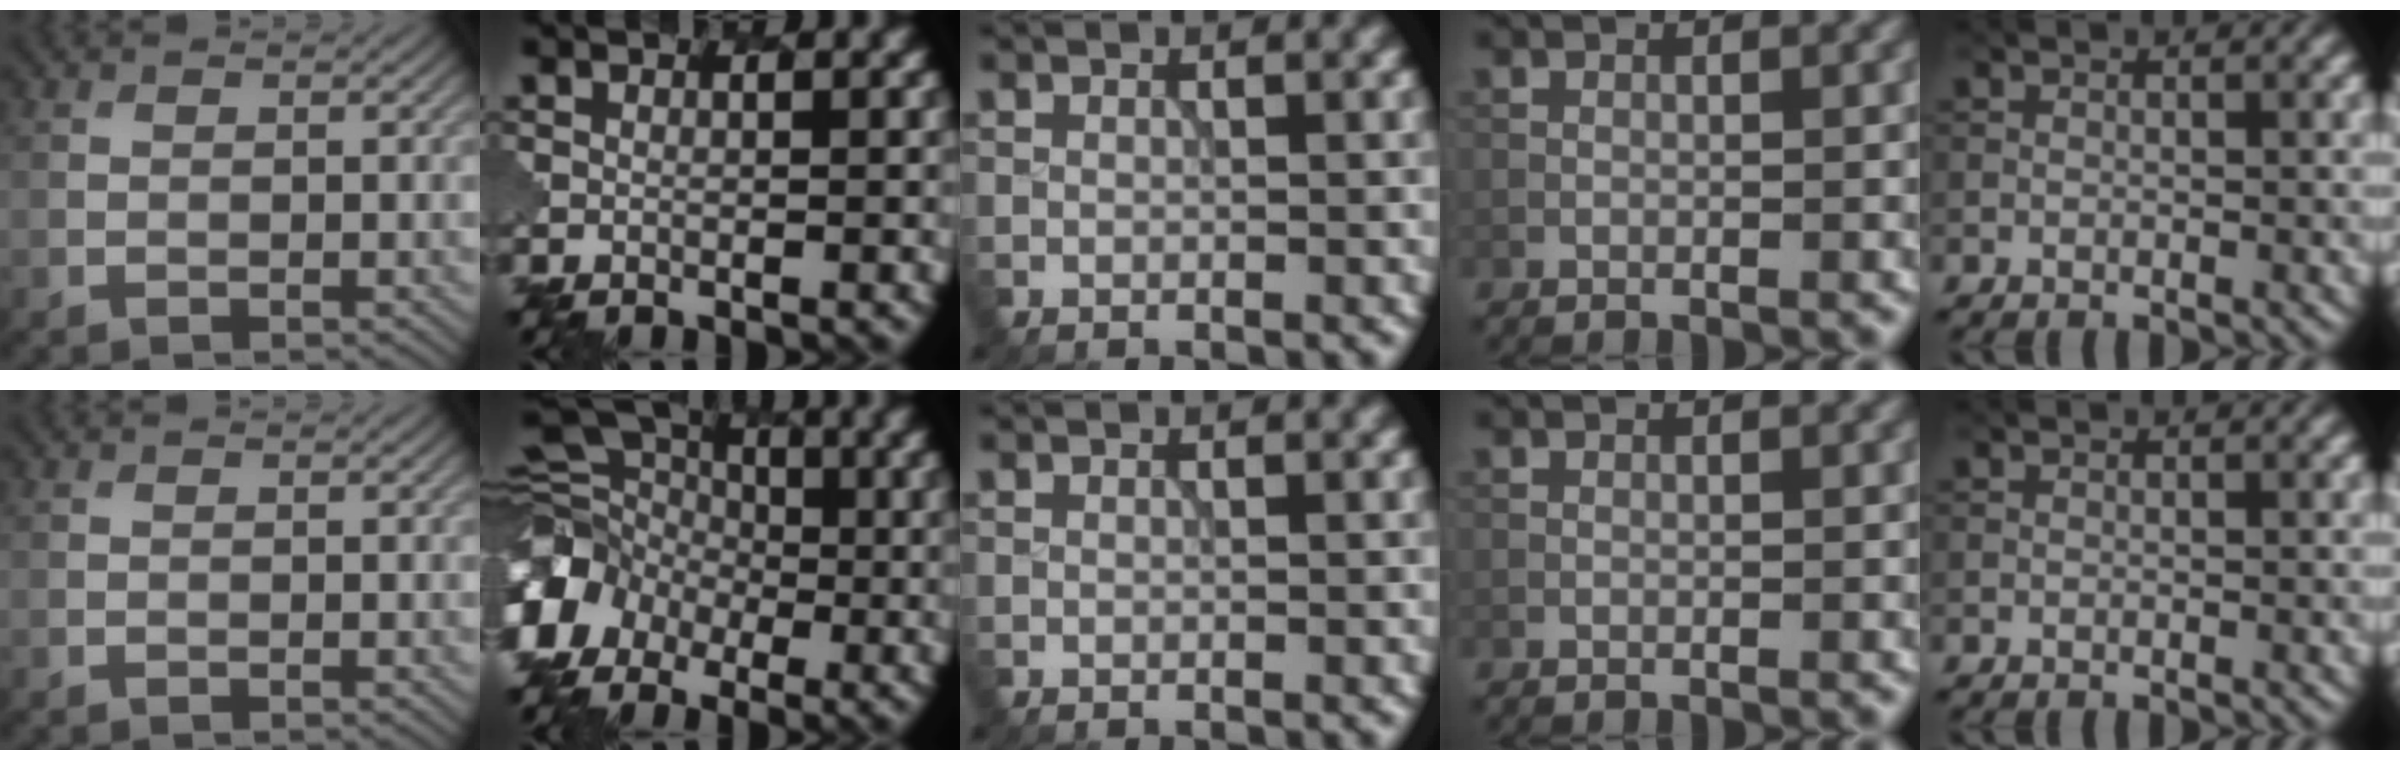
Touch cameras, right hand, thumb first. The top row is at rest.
{"index": {"total": 8.1, "force": [-2.4, 6.7, 3.8], "torque": [-0.063, -0.009, -0.054]}}